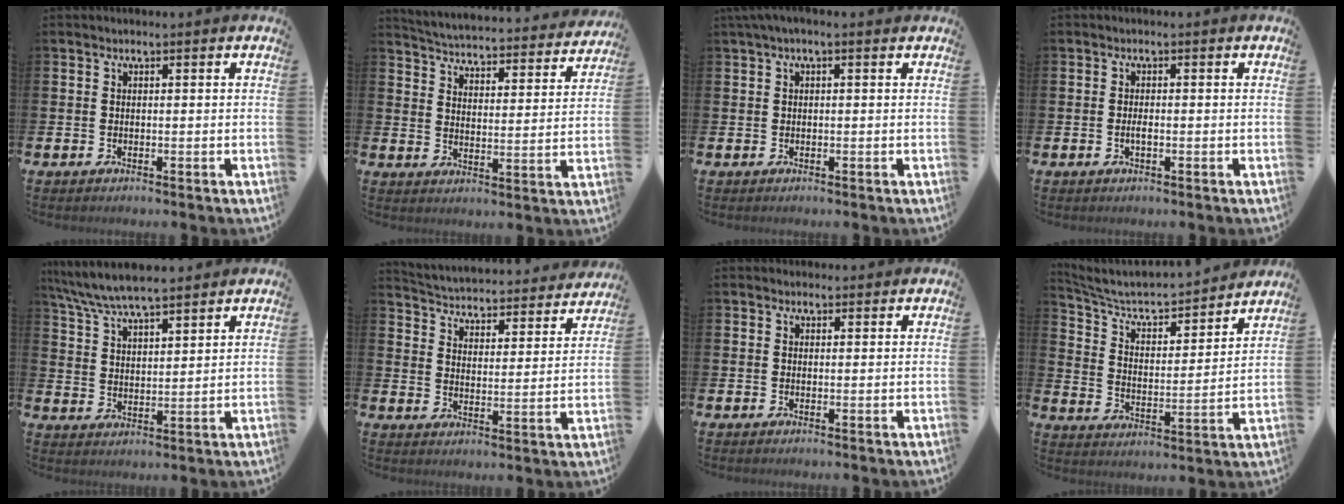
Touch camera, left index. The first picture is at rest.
{"total": 4.6, "force": [4.5, 0.5, 0.6], "torque": [-0.035, -0.044, 0.073]}
{"total": 0.9, "force": [0.2, 0.2, 0.9], "torque": [-0.021, 0.004, 0.003]}
{"total": 1.0, "force": [-0.3, 0.4, 0.9], "torque": [-0.019, 0.000, -0.004]}
{"total": 7.4, "force": [6.9, 1.0, 2.2], "torque": [-0.068, -0.028, 0.127]}
{"total": 4.2, "force": [4.1, 0.8, 0.4], "torque": [-0.032, -0.042, 0.065]}
{"total": 0.9, "force": [0.7, 0.5, 0.1], "torque": [0.018, -0.001, 0.008]}
{"total": 6.2, "force": [5.6, 1.7, 2.3], "torque": [-0.073, -0.043, 0.088]}